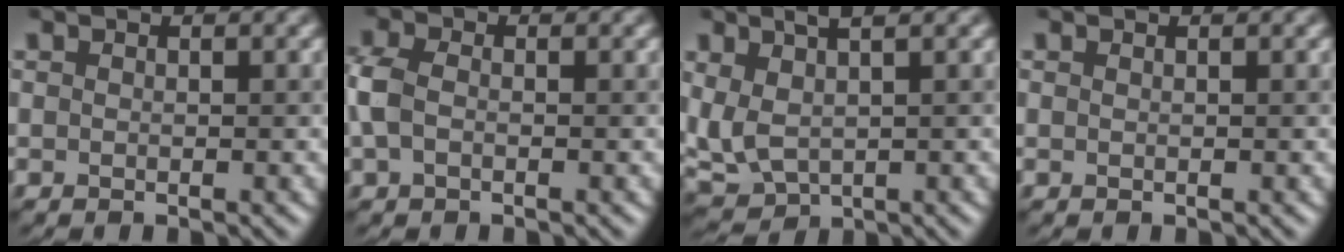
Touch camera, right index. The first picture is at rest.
{"total": 2.7, "force": [-0.4, 1.8, 1.9], "torque": [-0.049, 0.006, -0.015]}
{"total": 4.8, "force": [1.5, 2.2, 4.0], "torque": [-0.099, 0.000, 0.032]}
{"total": 0.0}